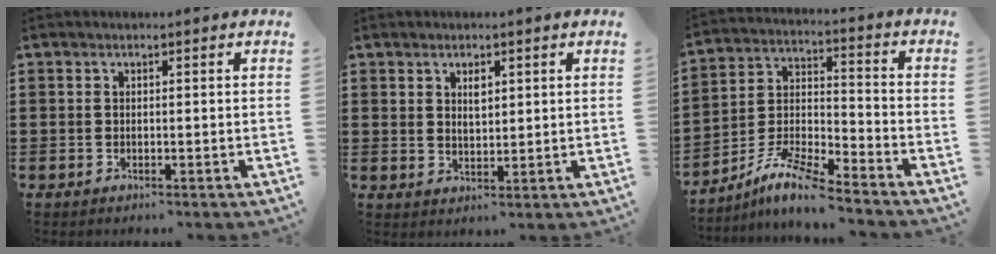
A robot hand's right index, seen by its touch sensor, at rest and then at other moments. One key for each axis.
{"total": 2.2, "fx": 1.0, "fy": 1.2, "fz": 1.6, "tx": -0.026, "ty": -0.001, "tz": 0.017}
{"total": 8.1, "fx": -7.1, "fy": 0.9, "fz": 3.6, "tx": -0.083, "ty": 0.001, "tz": -0.144}